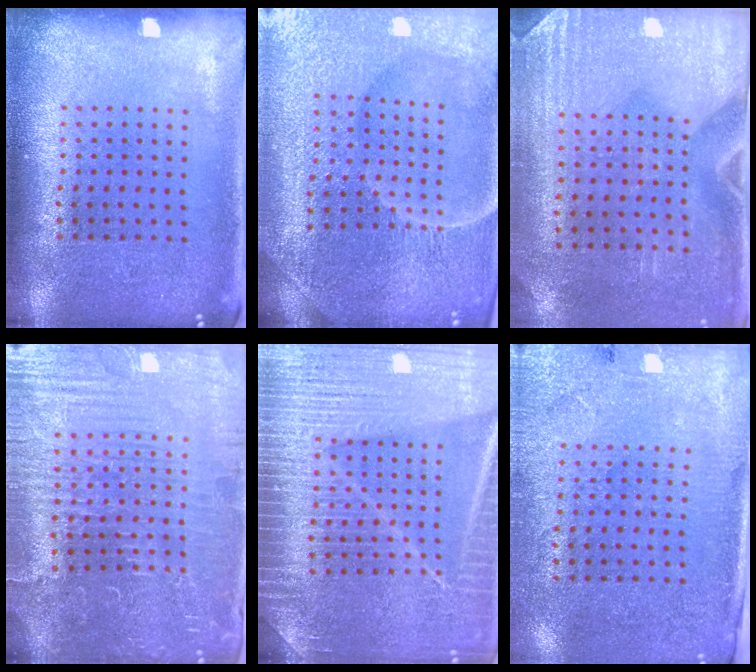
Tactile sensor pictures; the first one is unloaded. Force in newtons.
{"total": 5.5, "press": 5.1, "slide": 2.1}
{"total": 2.9, "press": 2.5, "slide": 1.4}
{"total": 5.2, "press": 4.9, "slide": 1.6}
{"total": 6.7, "press": 6.6, "slide": 0.8}
{"total": 2.7, "press": 2.4, "slide": 1.3}